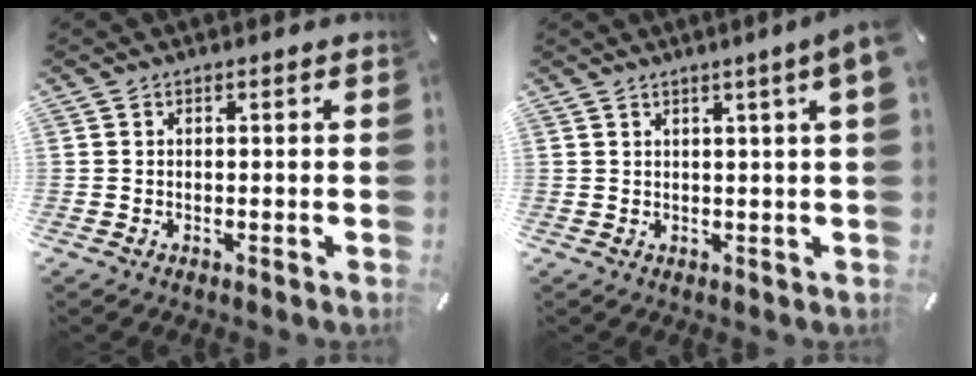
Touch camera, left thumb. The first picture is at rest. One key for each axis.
{"total": 4.4, "fx": 1.9, "fy": -0.2, "fz": 4.0, "tx": -0.068, "ty": -0.006, "tz": 0.030}